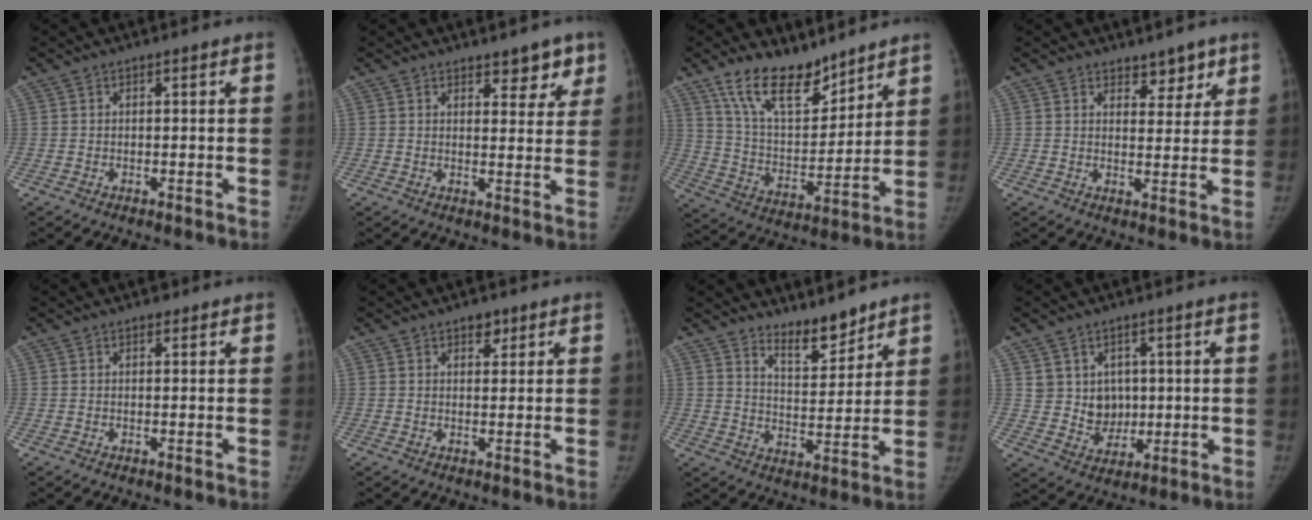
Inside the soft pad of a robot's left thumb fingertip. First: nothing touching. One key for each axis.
{"total": 5.1, "fx": 3.6, "fy": 2.7, "fz": 2.5, "tx": 0.008, "ty": -0.020, "tz": 0.046}
{"total": 15.2, "fx": 11.4, "fy": 6.6, "fz": 7.7, "tx": -0.095, "ty": -0.072, "tz": 0.214}
{"total": 4.4, "fx": 3.3, "fy": 2.4, "fz": 1.6, "tx": 0.012, "ty": -0.022, "tz": 0.049}
{"total": 0.7, "fx": 0.5, "fy": 0.5, "fz": 0.2, "tx": 0.003, "ty": -0.002, "tz": 0.003}
{"total": 2.4, "fx": 1.5, "fy": 1.5, "fz": 1.0, "tx": 0.002, "ty": -0.007, "tz": 0.020}
{"total": 7.2, "fx": 6.3, "fy": 2.2, "fz": 2.8, "tx": -0.023, "ty": -0.059, "tz": 0.111}
{"total": 6.7, "fx": 1.7, "fy": 6.1, "fz": 2.3, "tx": 0.001, "ty": -0.010, "tz": 0.037}